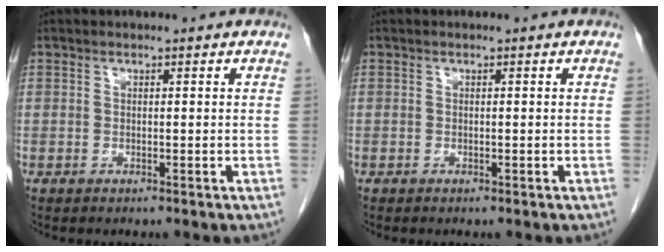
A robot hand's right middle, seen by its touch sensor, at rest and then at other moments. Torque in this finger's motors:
{"motor_torque": [0.61, -0.60, -0.06, -0.02]}